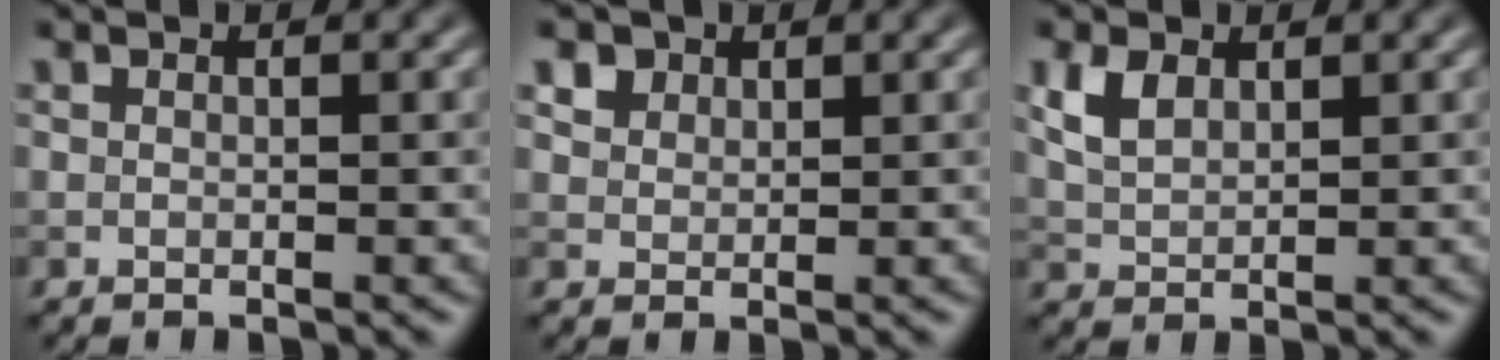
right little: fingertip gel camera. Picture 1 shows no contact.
{"total": 3.0, "force": [2.1, 1.9, 1.1], "torque": [-0.036, 0.003, 0.040]}
{"total": 2.8, "force": [1.4, 1.7, 1.8], "torque": [-0.045, 0.002, 0.031]}